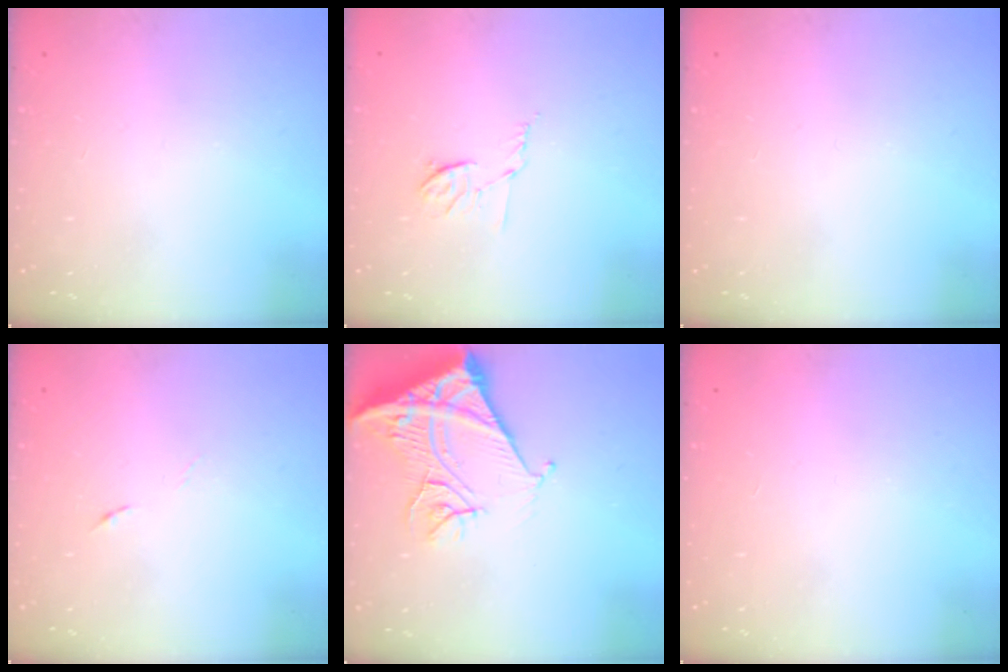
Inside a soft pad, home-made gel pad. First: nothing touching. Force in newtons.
{"total": 5.9, "press": 5.9, "slide": 1.0}
{"total": 0.0}
{"total": 4.0, "press": 3.8, "slide": 1.2}
{"total": 14.2, "press": 14.1, "slide": 1.5}
{"total": 1.5, "press": 1.5, "slide": 0.1}